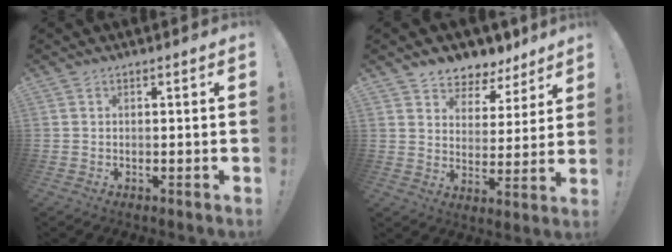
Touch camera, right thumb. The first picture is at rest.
{"total": 6.6, "force": [5.2, 4.0, 0.8], "torque": [-0.005, -0.053, 0.099]}